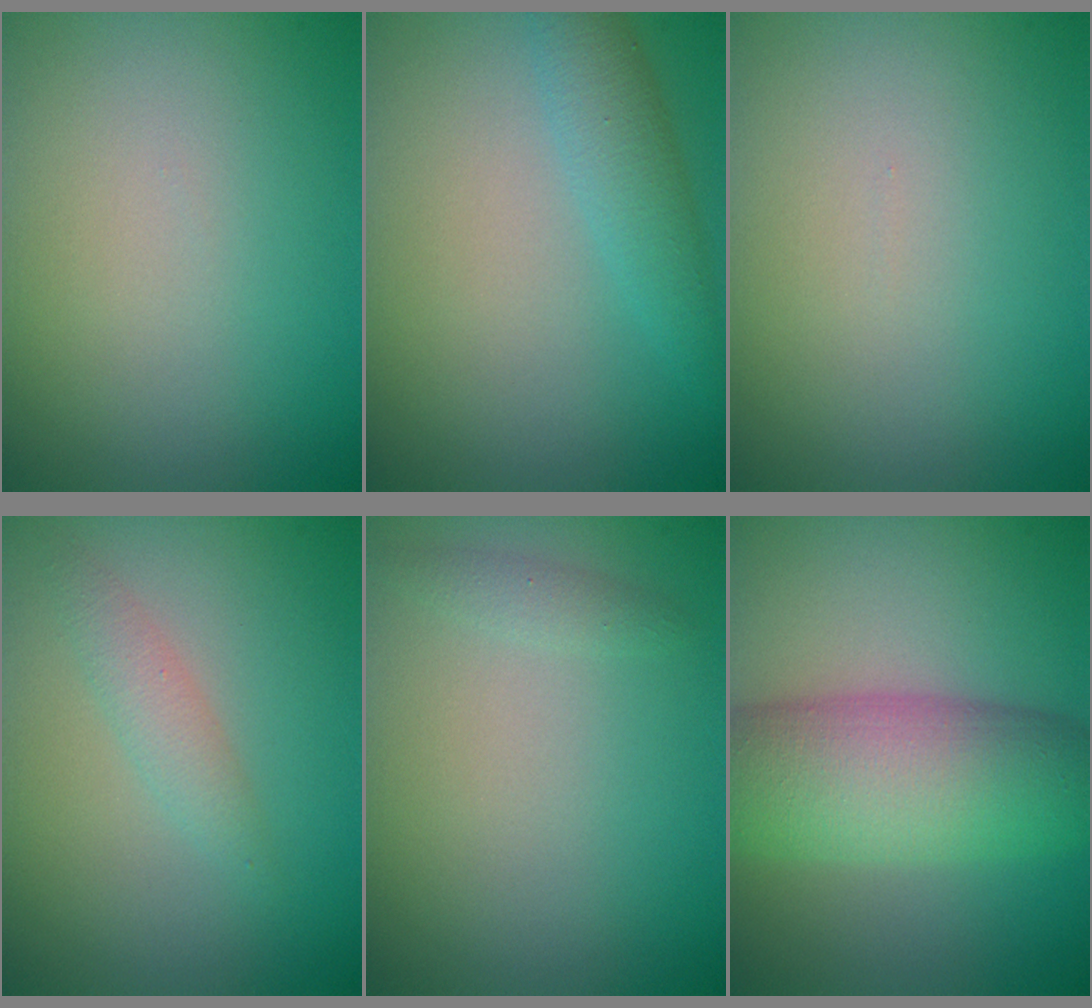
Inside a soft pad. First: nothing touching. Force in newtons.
{"total": 2.7, "press": 2.7, "slide": 0.0}
{"total": 0.0}
{"total": 1.6, "press": 1.6, "slide": 0.0}
{"total": 0.8, "press": 0.8, "slide": 0.1}
{"total": 8.5, "press": 8.5, "slide": 0.1}